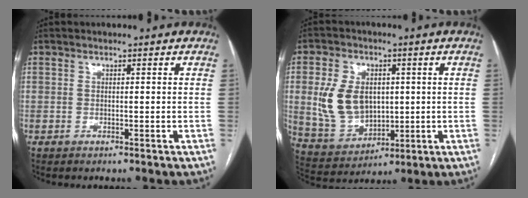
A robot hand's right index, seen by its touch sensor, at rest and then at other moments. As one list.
[{"total": 11.2, "force": [1.3, 7.8, 7.9], "torque": [-0.177, 0.013, 0.044]}]